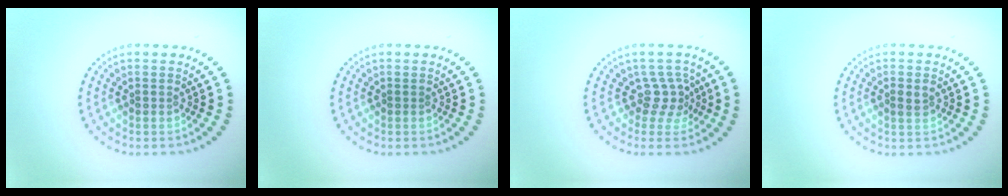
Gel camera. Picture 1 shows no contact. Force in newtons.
{"total": 0.0}
{"total": 2.4, "press": 1.6, "slide": 1.7}
{"total": 1.1, "press": 1.1, "slide": 0.2}